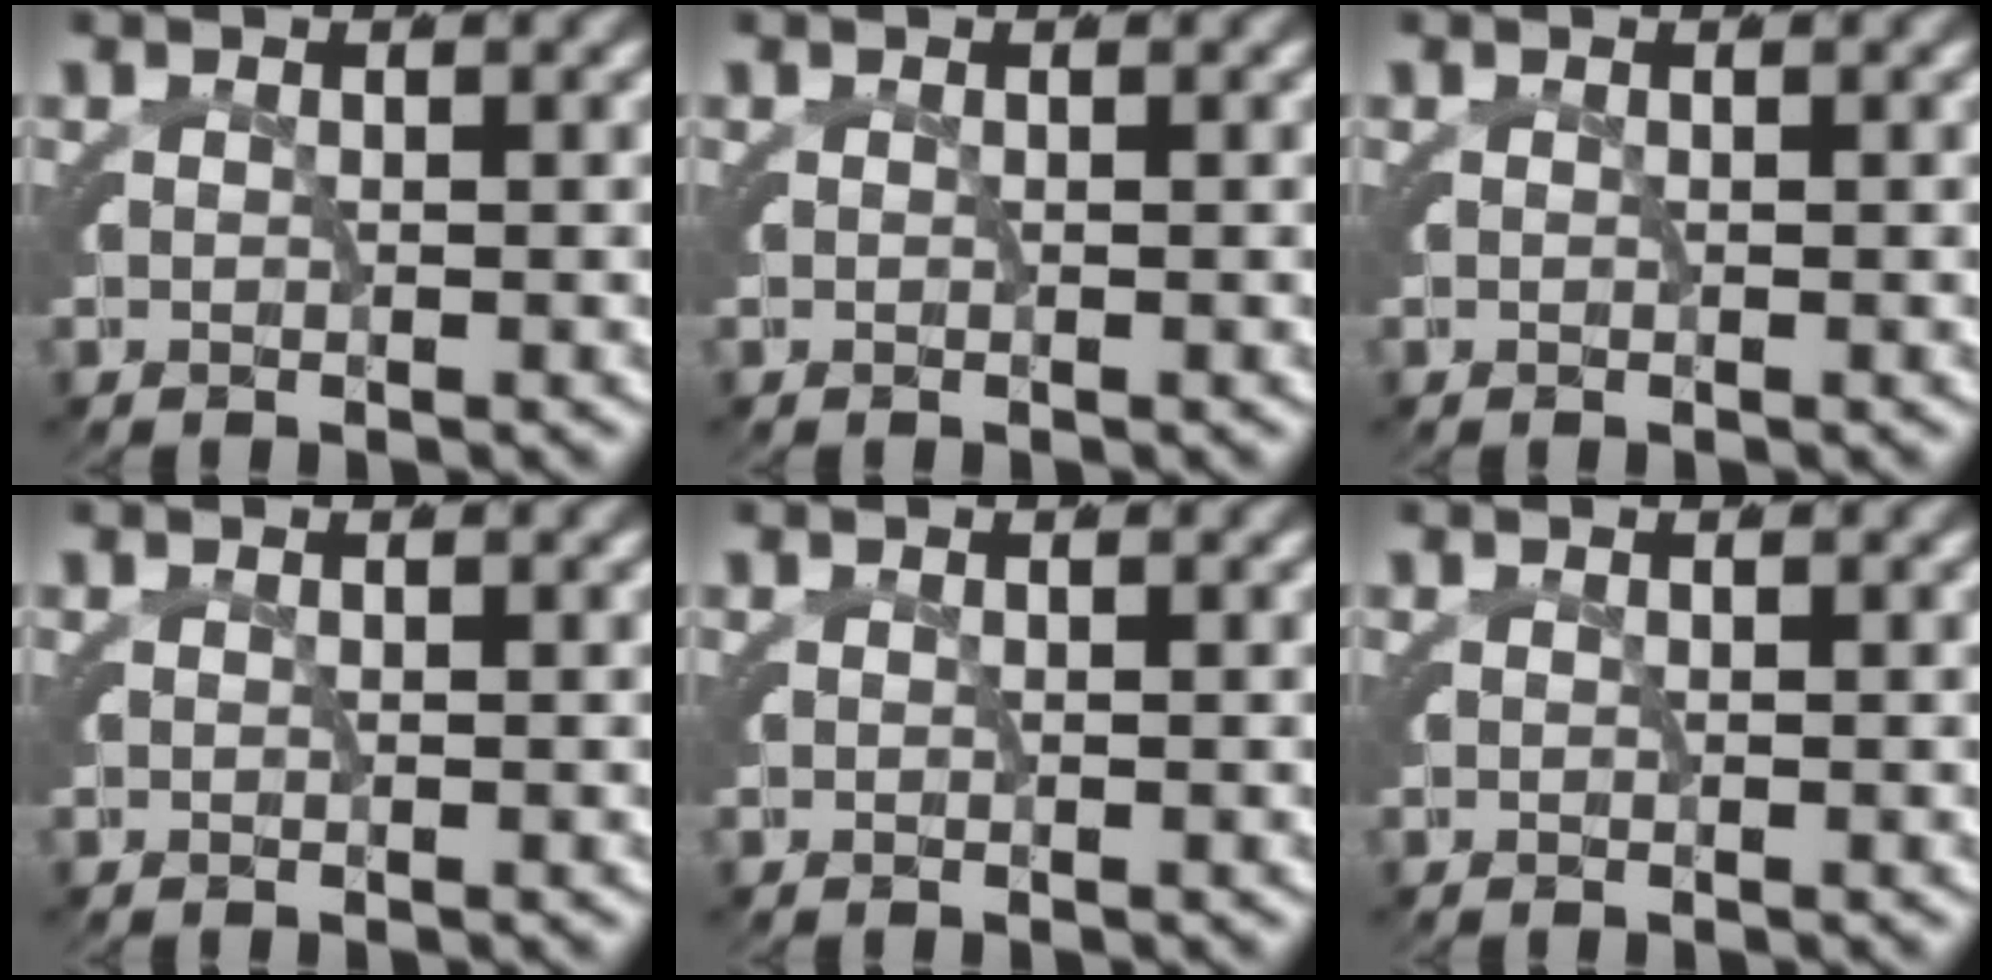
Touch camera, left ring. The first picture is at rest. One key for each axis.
{"total": 0.0}
{"total": 0.0}
{"total": 0.0}
{"total": 0.0}
{"total": 0.0}